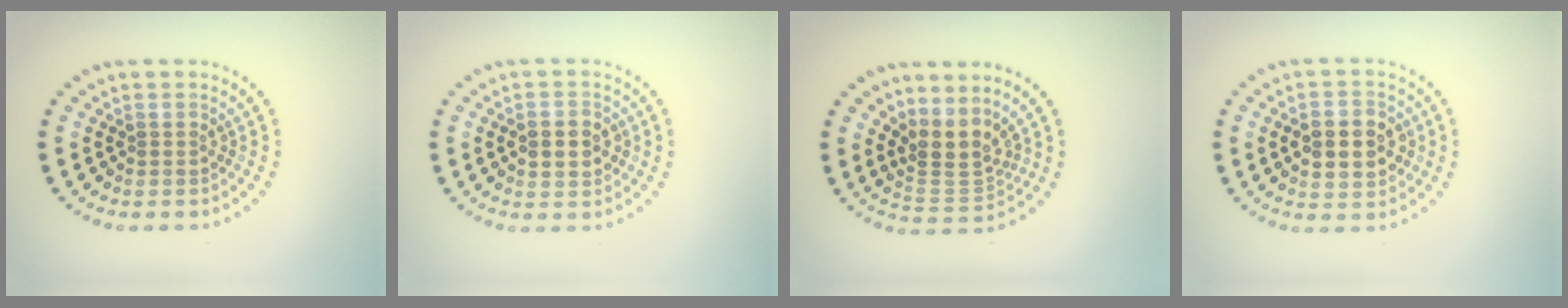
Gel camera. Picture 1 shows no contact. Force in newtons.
{"total": 2.8, "press": 2.8, "slide": 0.1}
{"total": 3.5, "press": 2.6, "slide": 2.3}
{"total": 5.1, "press": 5.1, "slide": 0.3}